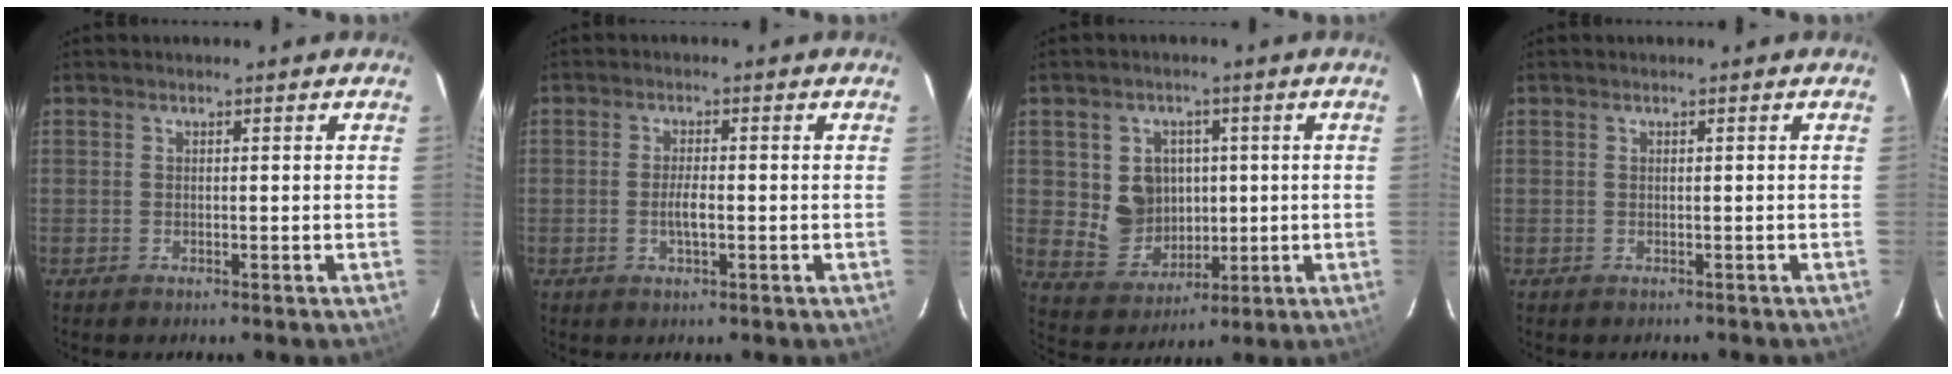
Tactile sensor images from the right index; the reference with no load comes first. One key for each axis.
{"total": 2.9, "fx": -0.7, "fy": 0.7, "fz": 2.7, "tx": -0.052, "ty": -0.002, "tz": -0.012}
{"total": 9.1, "fx": 0.9, "fy": 8.3, "fz": 3.5, "tx": -0.085, "ty": 0.010, "tz": 0.035}
{"total": 0.0}